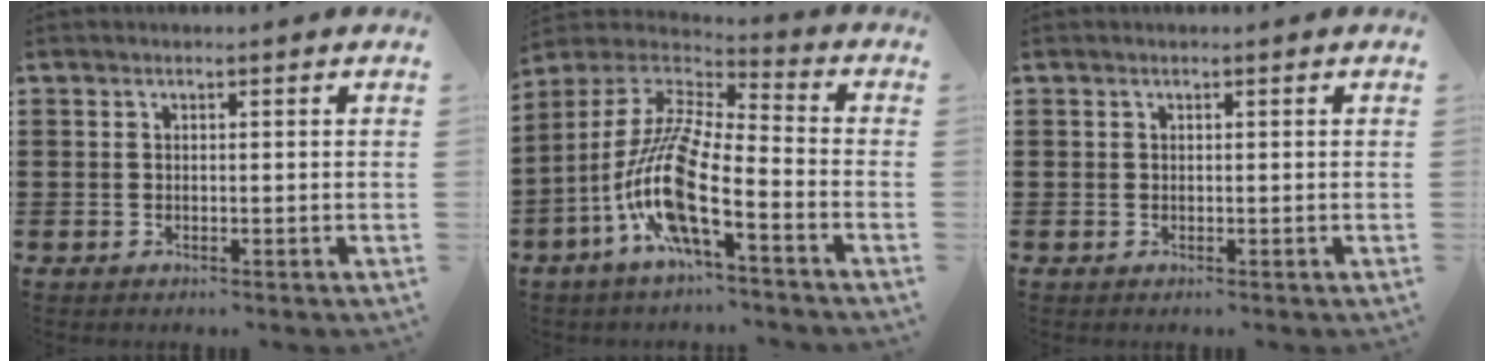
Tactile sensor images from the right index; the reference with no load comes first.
{"total": 12.3, "force": [-5.8, 1.9, 10.8], "torque": [-0.247, -0.033, -0.125]}
{"total": 0.0}